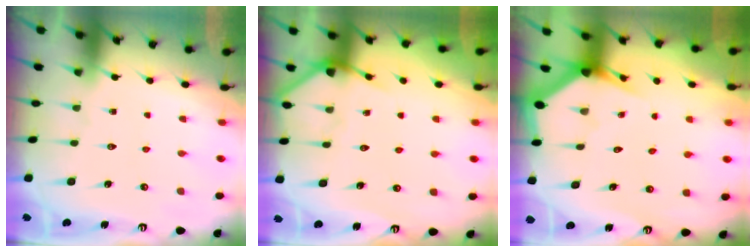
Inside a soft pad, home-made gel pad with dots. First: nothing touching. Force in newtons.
{"total": 4.9, "press": 4.8, "slide": 0.2}
{"total": 2.8, "press": 2.8, "slide": 0.1}